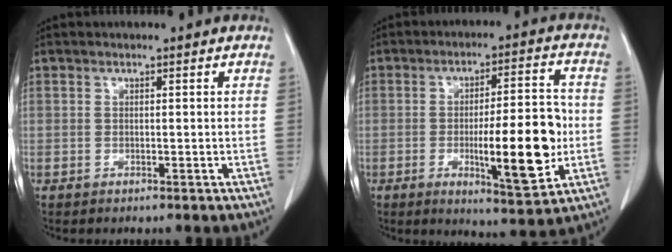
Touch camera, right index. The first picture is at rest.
{"total": 13.7, "force": [-2.4, 2.8, 13.2], "torque": [-0.192, 0.001, -0.029]}